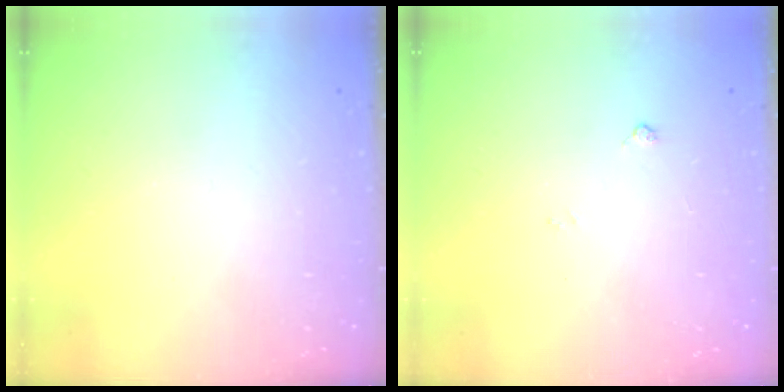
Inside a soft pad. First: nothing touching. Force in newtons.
{"total": 3.8, "press": 3.7, "slide": 0.7}